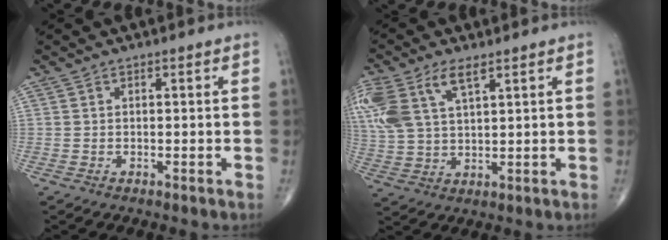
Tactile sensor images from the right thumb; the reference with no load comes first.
{"total": 13.7, "force": [6.2, 6.7, 10.2], "torque": [-0.247, 0.002, 0.125]}